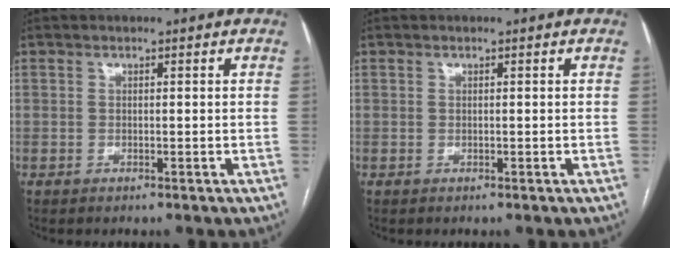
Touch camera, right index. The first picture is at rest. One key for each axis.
{"total": 0.0}